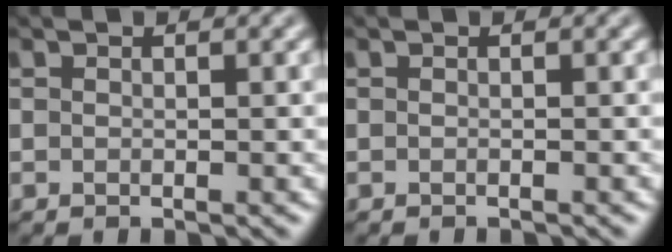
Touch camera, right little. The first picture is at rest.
{"total": 0.7, "force": [-0.7, 0.0, 0.1], "torque": [0.003, 0.000, -0.011]}